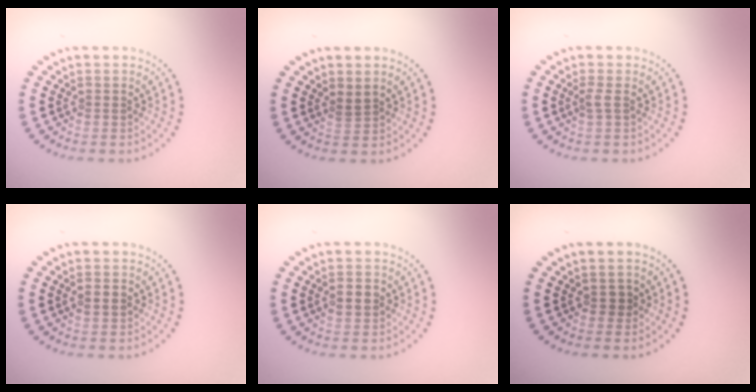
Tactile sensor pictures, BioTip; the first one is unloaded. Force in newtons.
{"total": 1.2, "press": 1.0, "slide": 0.7}
{"total": 0.9, "press": 0.7, "slide": 0.6}
{"total": 1.1, "press": 1.1, "slide": 0.1}
{"total": 2.1, "press": 2.1, "slide": 0.1}
{"total": 0.8, "press": 0.7, "slide": 0.4}